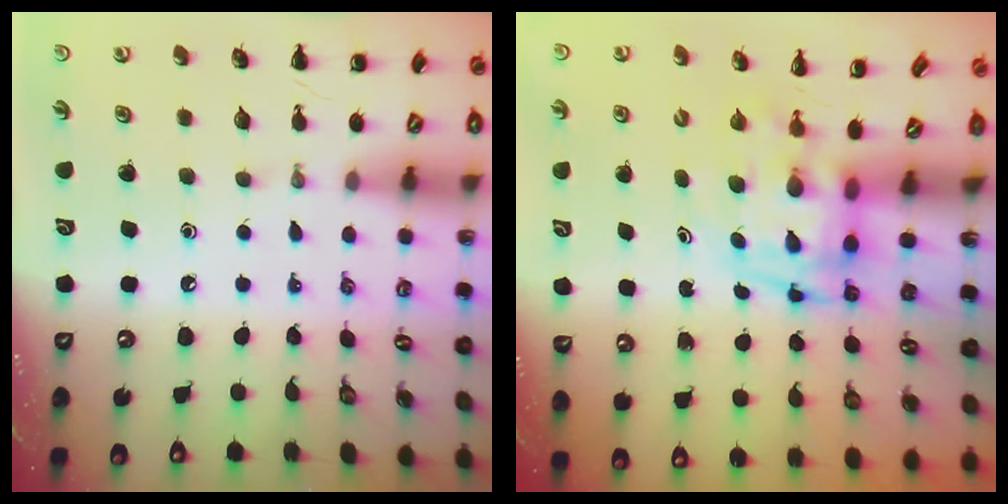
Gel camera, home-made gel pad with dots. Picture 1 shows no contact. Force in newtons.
{"total": 3.4, "press": 3.4, "slide": 0.7}